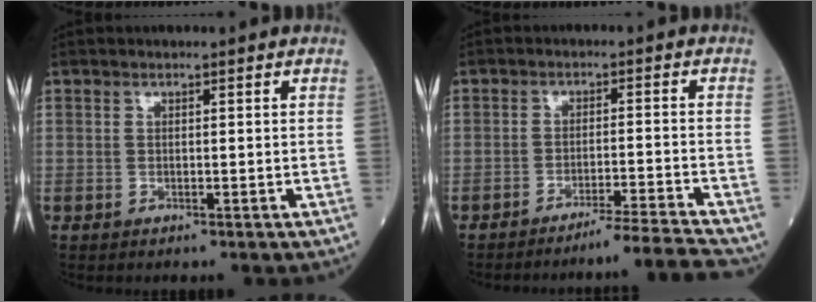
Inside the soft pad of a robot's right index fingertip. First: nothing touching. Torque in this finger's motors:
{"motor_torque": [-0.41, -0.56, 0.13, 0.01]}